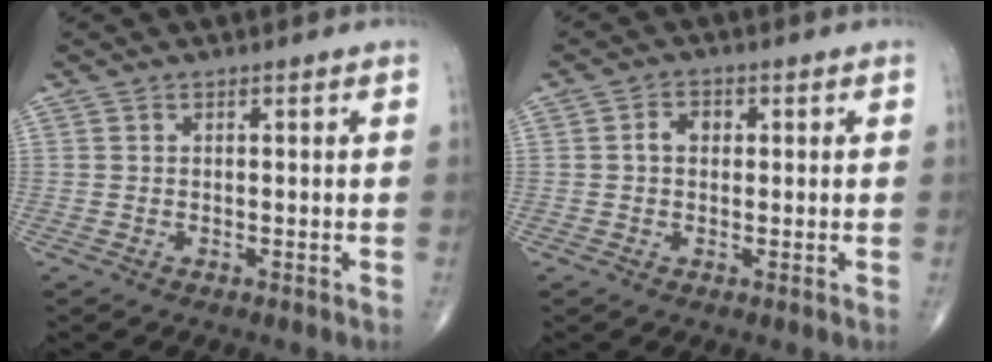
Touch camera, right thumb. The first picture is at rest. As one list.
[{"total": 2.8, "force": [0.3, 2.1, 1.8], "torque": [-0.024, 0.010, 0.002]}]